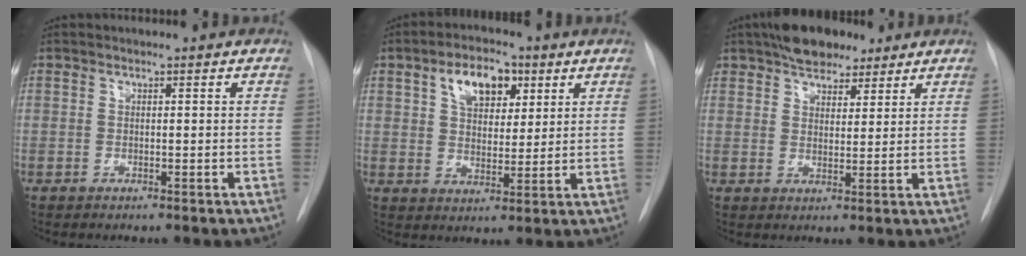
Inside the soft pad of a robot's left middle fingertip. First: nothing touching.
{"total": 7.9, "force": [3.6, 4.6, 5.4], "torque": [-0.089, 0.017, 0.062]}
{"total": 7.7, "force": [5.8, 3.5, 3.6], "torque": [-0.058, 0.013, 0.098]}